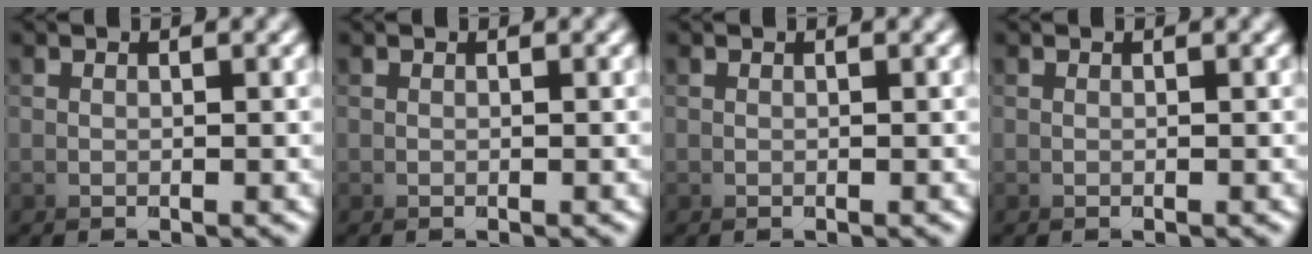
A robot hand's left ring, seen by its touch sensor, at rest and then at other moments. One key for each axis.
{"total": 0.0}
{"total": 0.0}
{"total": 0.0}